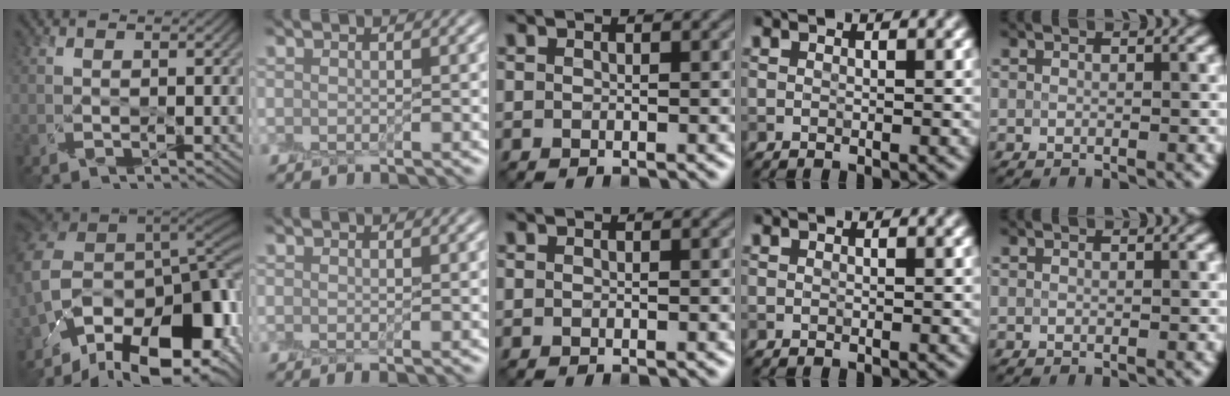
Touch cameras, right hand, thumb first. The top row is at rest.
{"thumb": {"total": 17.8, "force": [-7.4, 11.4, 11.6], "torque": [-0.214, -0.017, -0.092]}, "index": {"total": 0.6, "force": [0.5, 0.0, 0.3], "torque": [-0.004, 0.002, 0.010]}}